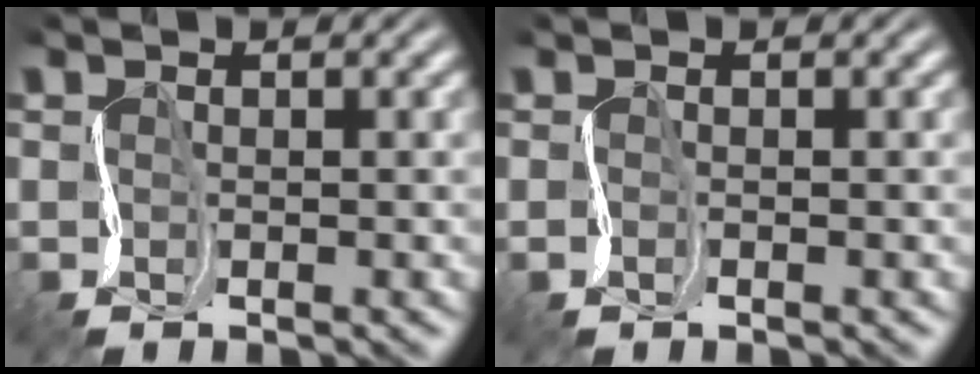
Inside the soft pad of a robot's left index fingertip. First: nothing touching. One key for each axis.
{"total": 0.0}